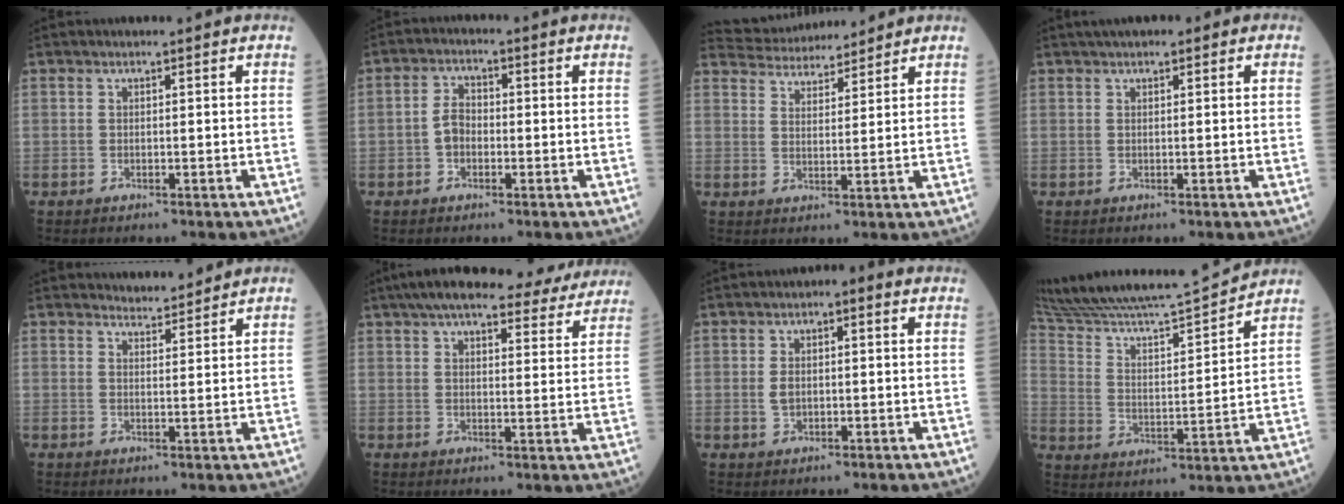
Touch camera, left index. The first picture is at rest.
{"total": 3.4, "force": [-0.7, 2.3, 2.4], "torque": [-0.050, 0.013, -0.018]}
{"total": 8.7, "force": [8.5, 1.2, 1.5], "torque": [-0.035, 0.023, 0.139]}
{"total": 3.5, "force": [2.0, 1.5, 2.5], "torque": [-0.043, 0.021, 0.030]}
{"total": 3.0, "force": [3.0, 0.2, -0.3], "torque": [-0.004, 0.002, 0.050]}
{"total": 20.3, "force": [17.7, 4.7, 9.0], "torque": [-0.134, 0.038, 0.227]}
{"total": 3.6, "force": [0.2, 2.2, 2.9], "torque": [-0.057, 0.015, 0.001]}
{"total": 17.5, "force": [16.5, -1.1, 5.6], "torque": [-0.113, -0.026, 0.277]}